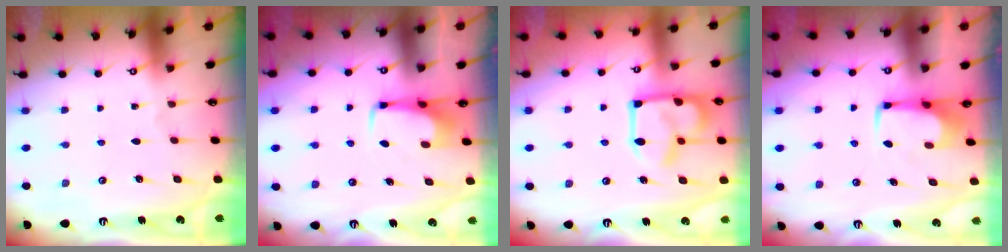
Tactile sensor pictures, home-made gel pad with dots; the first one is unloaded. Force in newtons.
{"total": 3.0, "press": 3.0, "slide": 0.4}
{"total": 16.5, "press": 16.4, "slide": 1.0}
{"total": 1.9, "press": 1.7, "slide": 0.7}